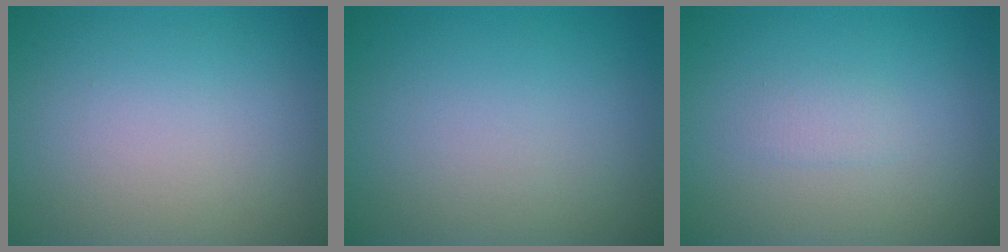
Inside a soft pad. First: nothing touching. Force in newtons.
{"total": 0.0}
{"total": 0.9, "press": 0.9, "slide": 0.0}